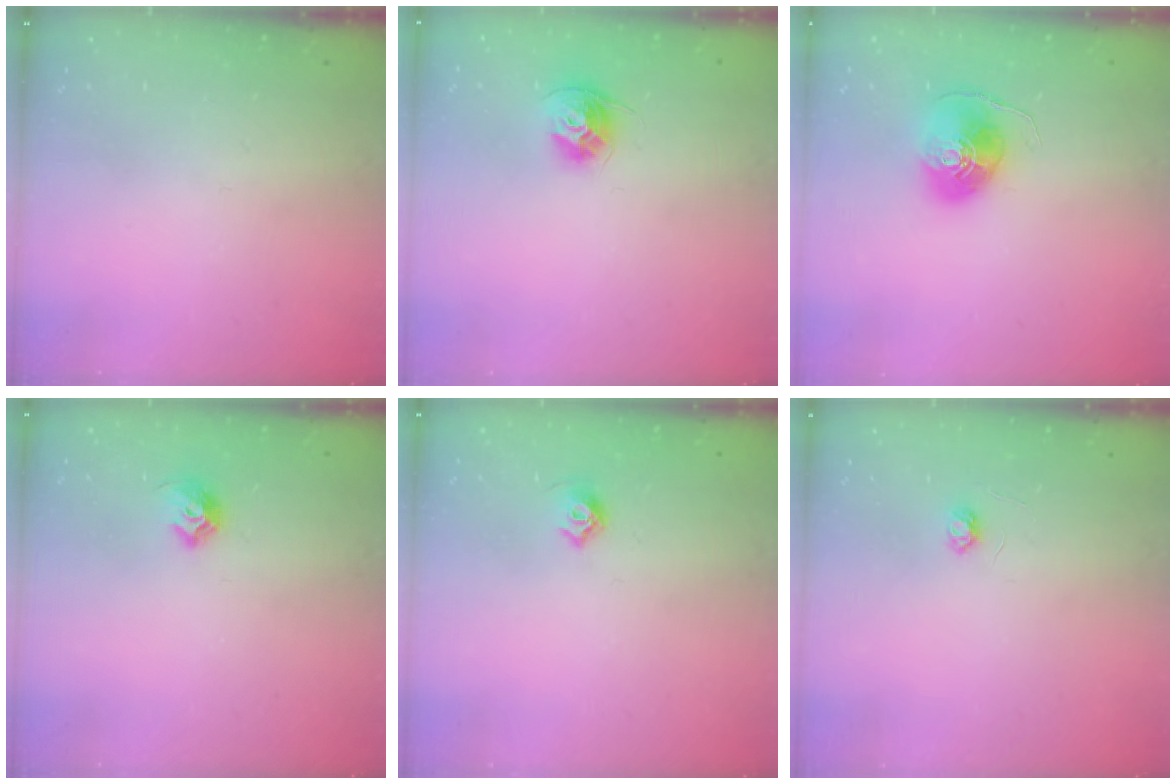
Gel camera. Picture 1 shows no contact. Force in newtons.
{"total": 10.5, "press": 10.4, "slide": 0.8}
{"total": 8.5, "press": 8.4, "slide": 1.2}
{"total": 7.7, "press": 7.7, "slide": 1.0}
{"total": 5.5, "press": 5.3, "slide": 1.2}
{"total": 3.1, "press": 3.1, "slide": 0.3}